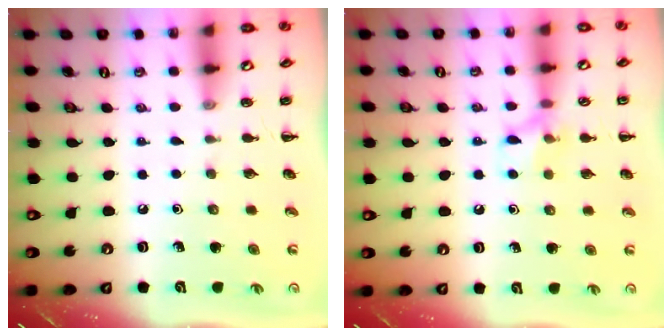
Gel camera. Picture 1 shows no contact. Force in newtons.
{"total": 8.1, "press": 7.9, "slide": 1.8}